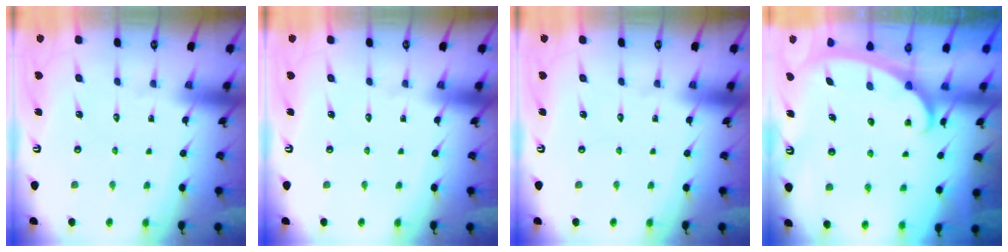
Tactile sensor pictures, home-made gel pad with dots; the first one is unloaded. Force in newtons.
{"total": 0.0}
{"total": 0.0}
{"total": 2.3, "press": 2.3, "slide": 0.3}